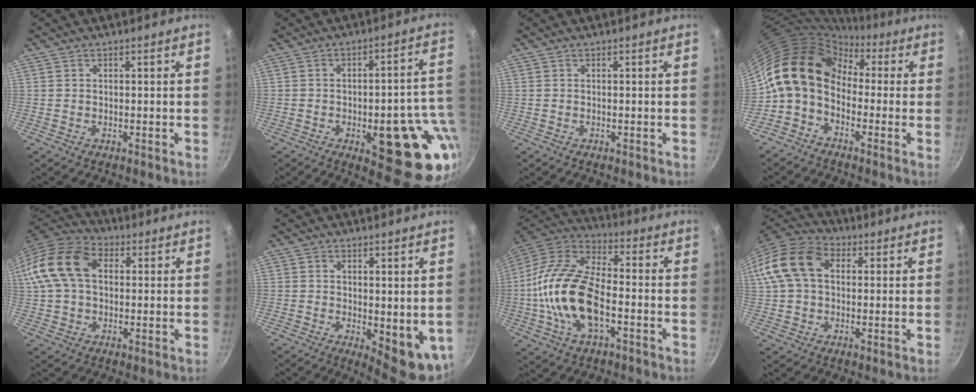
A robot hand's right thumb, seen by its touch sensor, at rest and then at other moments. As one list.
[{"total": 20.7, "force": [-4.7, 8.1, 18.5], "torque": [-0.169, 0.012, -0.054]}, {"total": 0.0}, {"total": 14.3, "force": [-0.2, 10.9, 9.2], "torque": [-0.141, 0.045, -0.027]}, {"total": 14.4, "force": [2.6, 9.8, 10.3], "torque": [-0.184, 0.028, 0.031]}, {"total": 9.0, "force": [-0.2, 4.0, 8.0], "torque": [-0.083, -0.011, 0.008]}, {"total": 19.4, "force": [-4.0, 10.1, 16.1], "torque": [-0.299, 0.034, -0.089]}, {"total": 14.3, "force": [2.8, 10.0, 9.8], "torque": [-0.176, 0.031, 0.034]}]